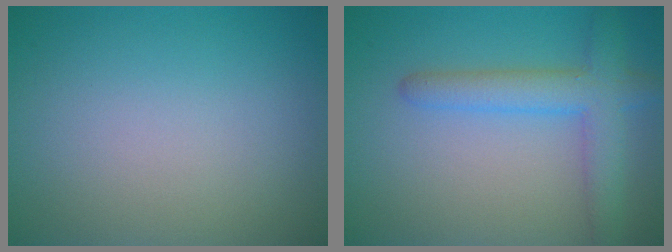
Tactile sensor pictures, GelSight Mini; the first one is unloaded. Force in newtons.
{"total": 4.4, "press": 4.4, "slide": 0.3}